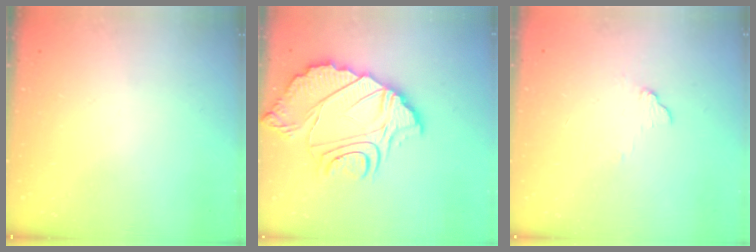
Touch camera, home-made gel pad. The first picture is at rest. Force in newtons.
{"total": 12.3, "press": 12.3, "slide": 1.0}
{"total": 6.4, "press": 6.4, "slide": 0.4}